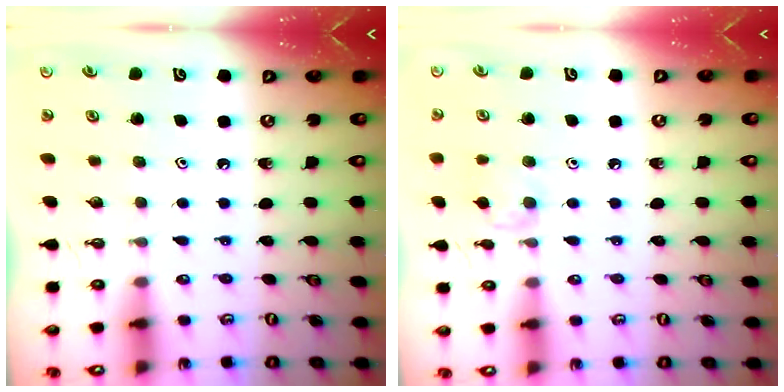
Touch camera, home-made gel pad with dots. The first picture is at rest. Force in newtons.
{"total": 7.1, "press": 7.0, "slide": 0.8}